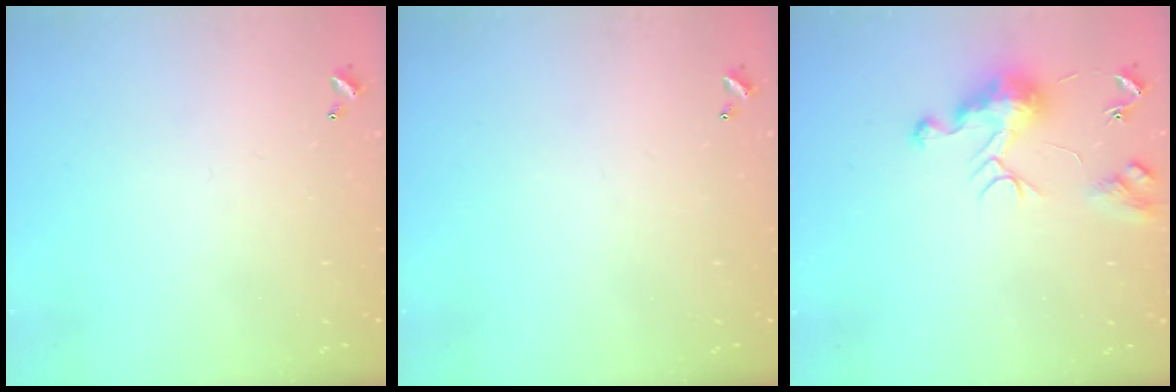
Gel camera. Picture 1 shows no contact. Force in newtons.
{"total": 0.0}
{"total": 9.6, "press": 9.5, "slide": 0.9}